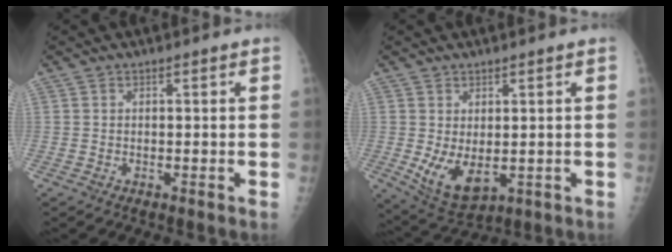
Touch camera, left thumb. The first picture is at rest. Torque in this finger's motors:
{"motor_torque": [-0.18, 0.49, 0.54, -0.19, 0.13]}